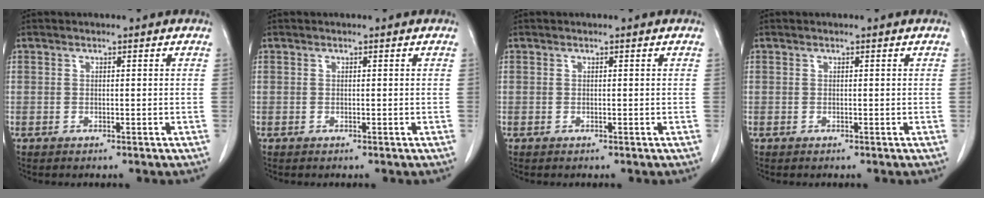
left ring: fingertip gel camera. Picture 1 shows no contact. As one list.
[{"total": 0.0}, {"total": 0.0}, {"total": 0.0}]